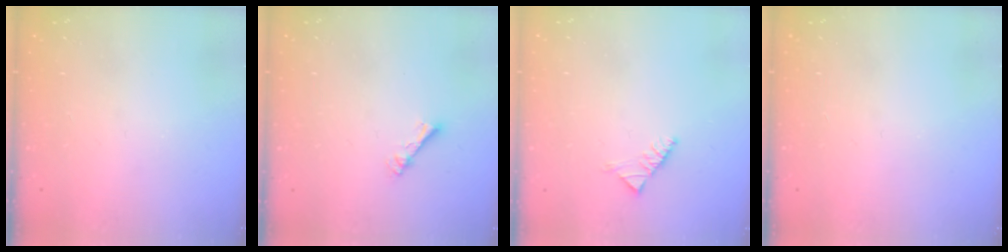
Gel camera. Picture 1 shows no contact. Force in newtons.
{"total": 2.3, "press": 2.2, "slide": 0.4}
{"total": 2.6, "press": 2.5, "slide": 0.8}
{"total": 0.0}